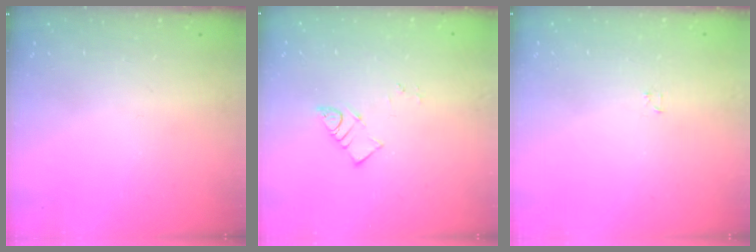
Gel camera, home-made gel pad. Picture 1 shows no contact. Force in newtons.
{"total": 3.4, "press": 3.4, "slide": 0.2}
{"total": 1.2, "press": 1.2, "slide": 0.2}